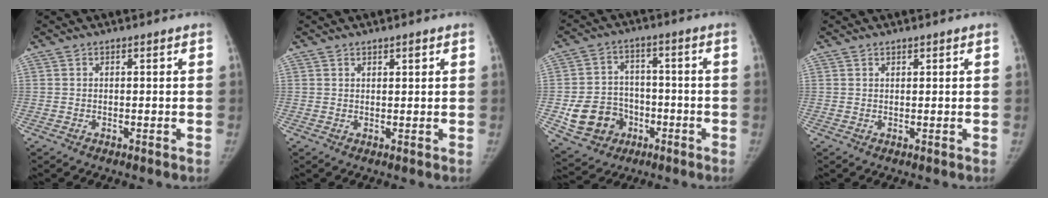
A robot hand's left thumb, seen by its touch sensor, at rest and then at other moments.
{"total": 1.3, "force": [0.9, 0.5, 0.8], "torque": [-0.005, -0.004, 0.014]}
{"total": 11.6, "force": [-3.6, 10.1, 4.4], "torque": [-0.055, 0.025, -0.049]}
{"total": 0.6, "force": [0.5, 0.2, 0.2], "torque": [-0.001, -0.004, 0.009]}